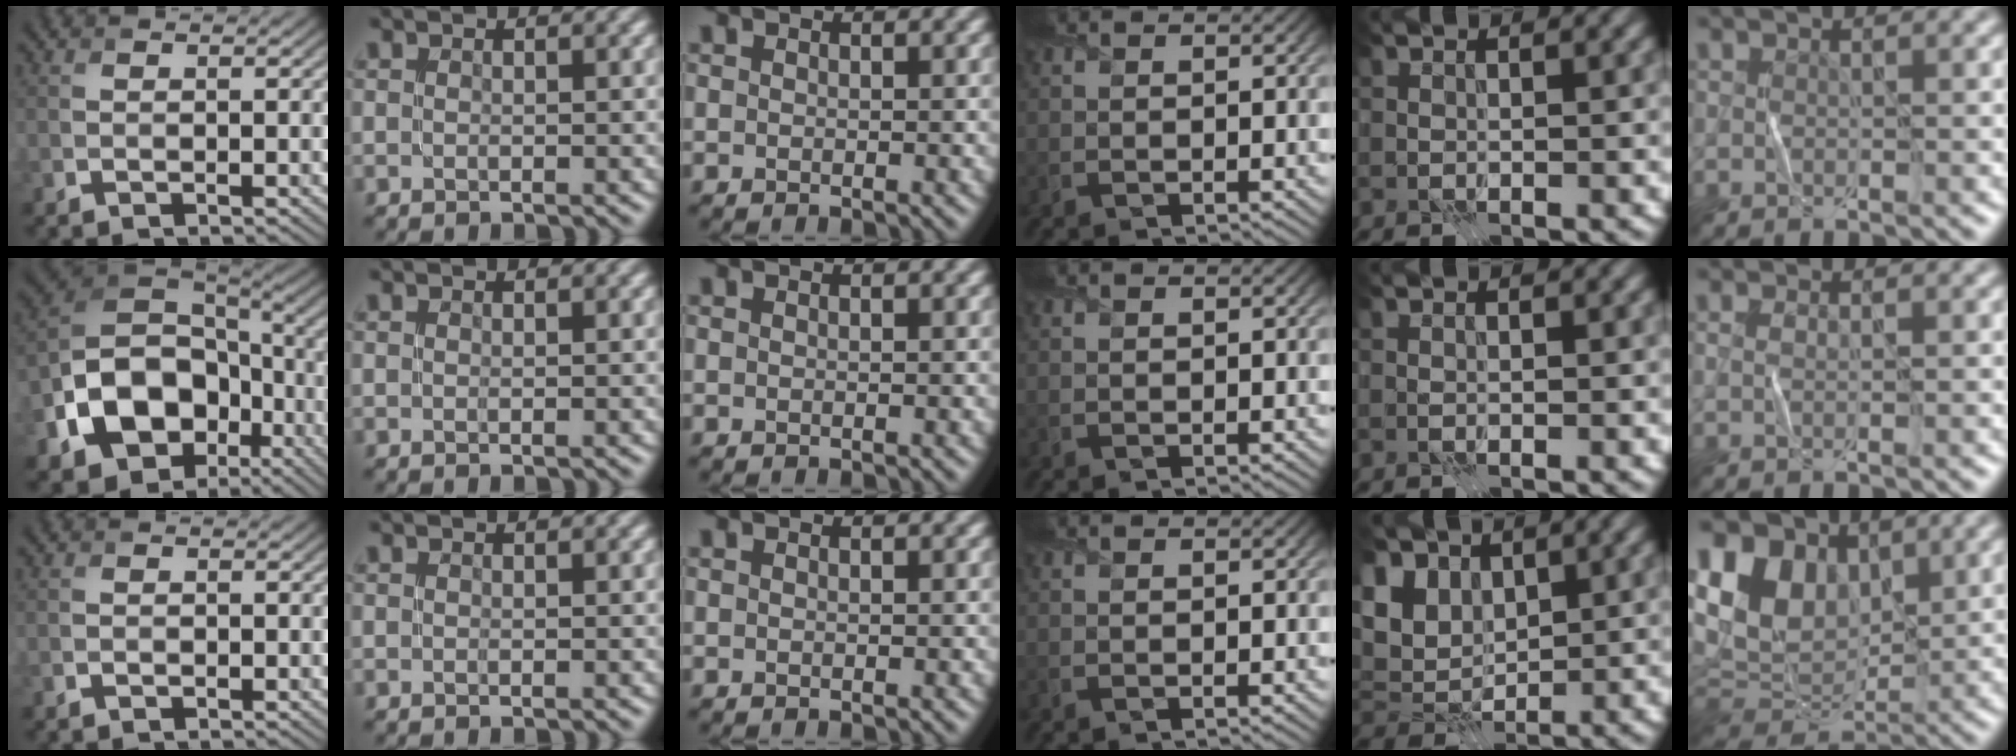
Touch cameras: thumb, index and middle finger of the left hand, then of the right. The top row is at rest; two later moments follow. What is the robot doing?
{"motion": "fold", "object": "shorts"}